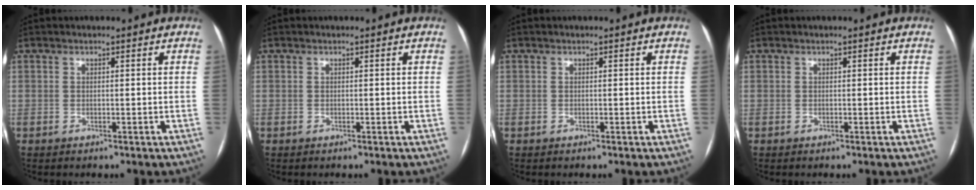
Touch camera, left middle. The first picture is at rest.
{"total": 0.0}
{"total": 0.0}
{"total": 0.0}